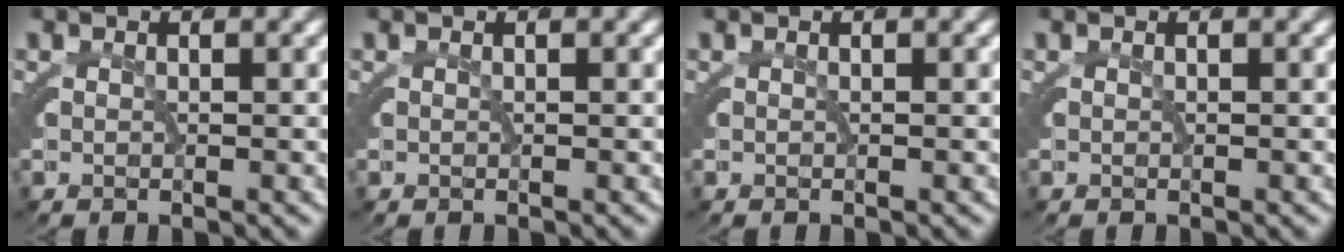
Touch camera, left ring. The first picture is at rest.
{"total": 0.0}
{"total": 0.0}
{"total": 0.0}